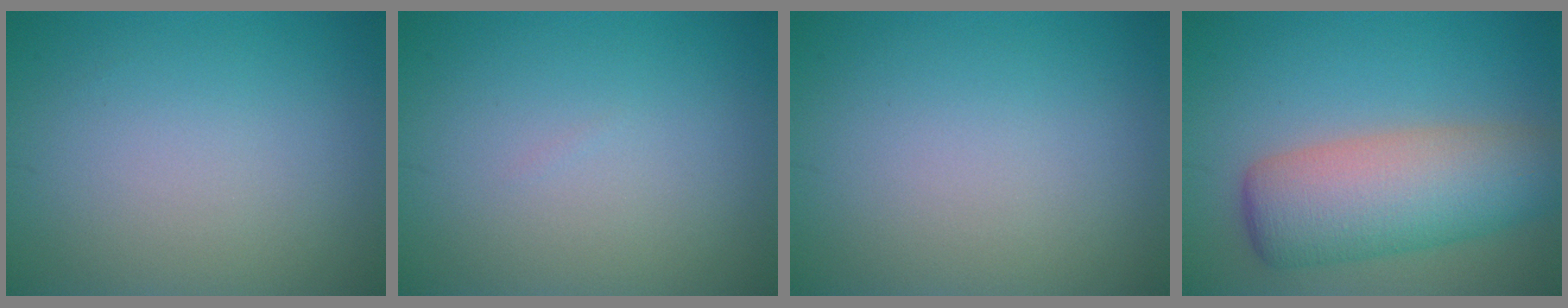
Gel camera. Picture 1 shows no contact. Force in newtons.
{"total": 0.0}
{"total": 0.0}
{"total": 8.2, "press": 8.2, "slide": 0.3}